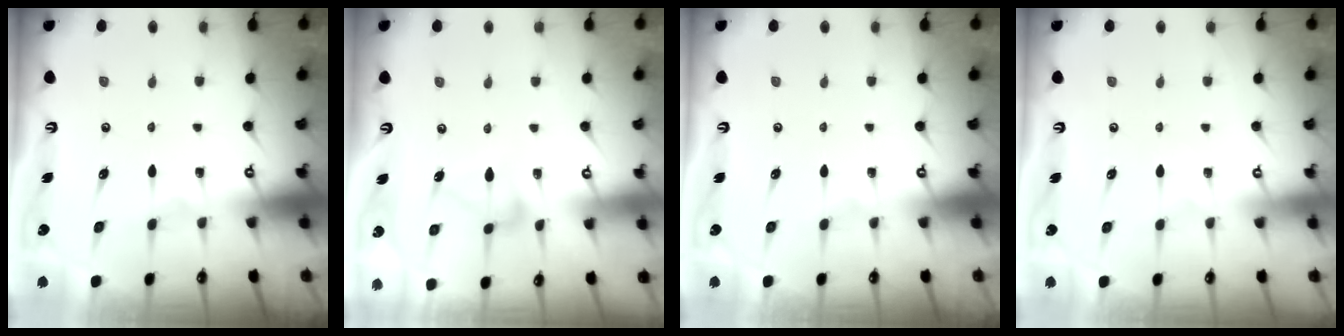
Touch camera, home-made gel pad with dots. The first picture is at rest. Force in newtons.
{"total": 6.2, "press": 6.2, "slide": 0.3}
{"total": 0.0}
{"total": 3.9, "press": 3.9, "slide": 0.1}